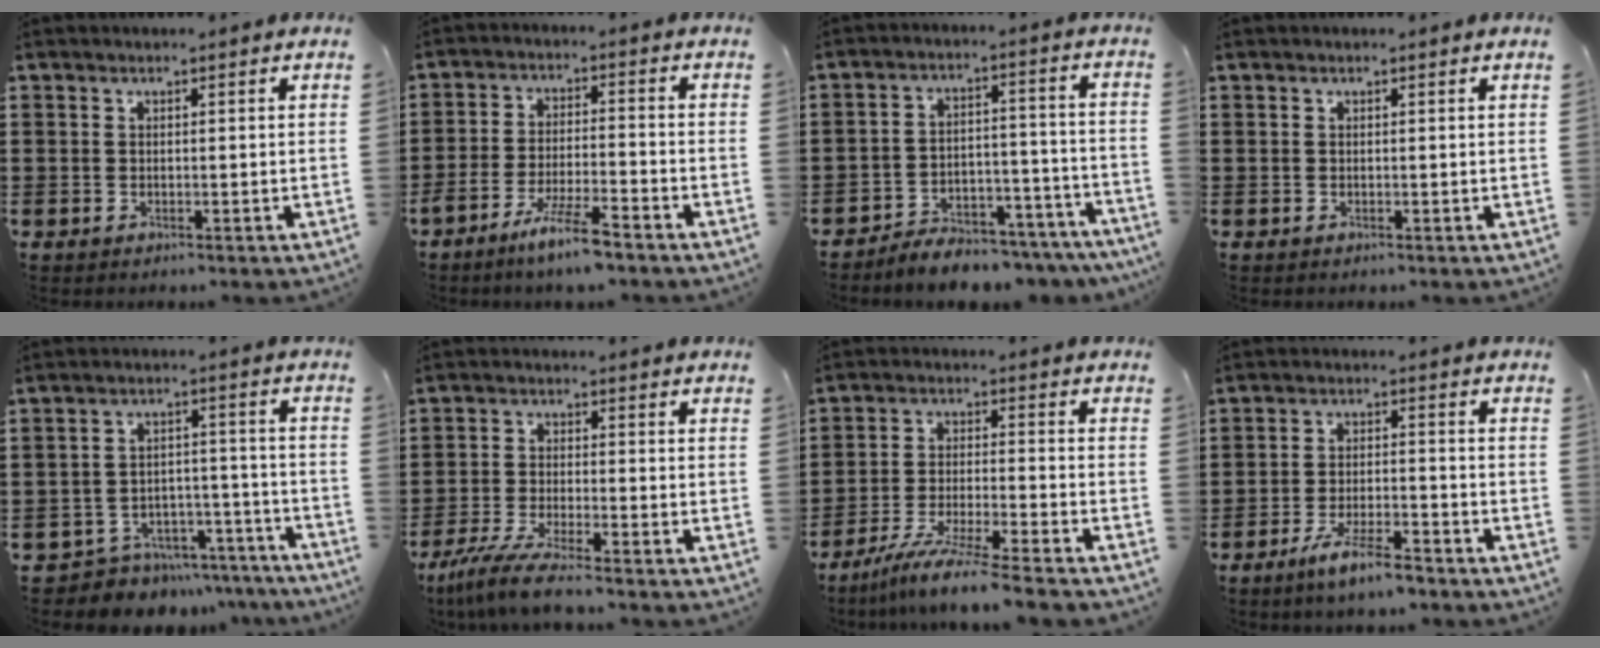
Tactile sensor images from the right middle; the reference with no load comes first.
{"total": 6.6, "force": [-5.2, 0.1, 4.0], "torque": [-0.082, -0.012, -0.098]}
{"total": 5.6, "force": [-5.5, 0.8, 0.4], "torque": [-0.006, 0.016, -0.110]}
{"total": 0.0}
{"total": 6.5, "force": [-6.2, 1.6, 0.3], "torque": [-0.003, 0.028, -0.124]}
{"total": 5.4, "force": [-4.5, -0.2, 2.9], "torque": [-0.076, -0.023, -0.091]}
{"total": 8.0, "force": [-7.1, -0.6, 3.7], "torque": [-0.070, -0.012, -0.137]}
{"total": 5.9, "force": [-4.7, 0.6, 3.5], "torque": [-0.076, -0.008, -0.088]}